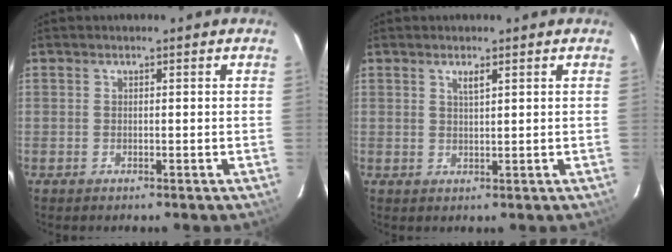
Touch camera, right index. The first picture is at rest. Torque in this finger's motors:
{"motor_torque": [-0.01, 0.01, 0.02, 0.04]}